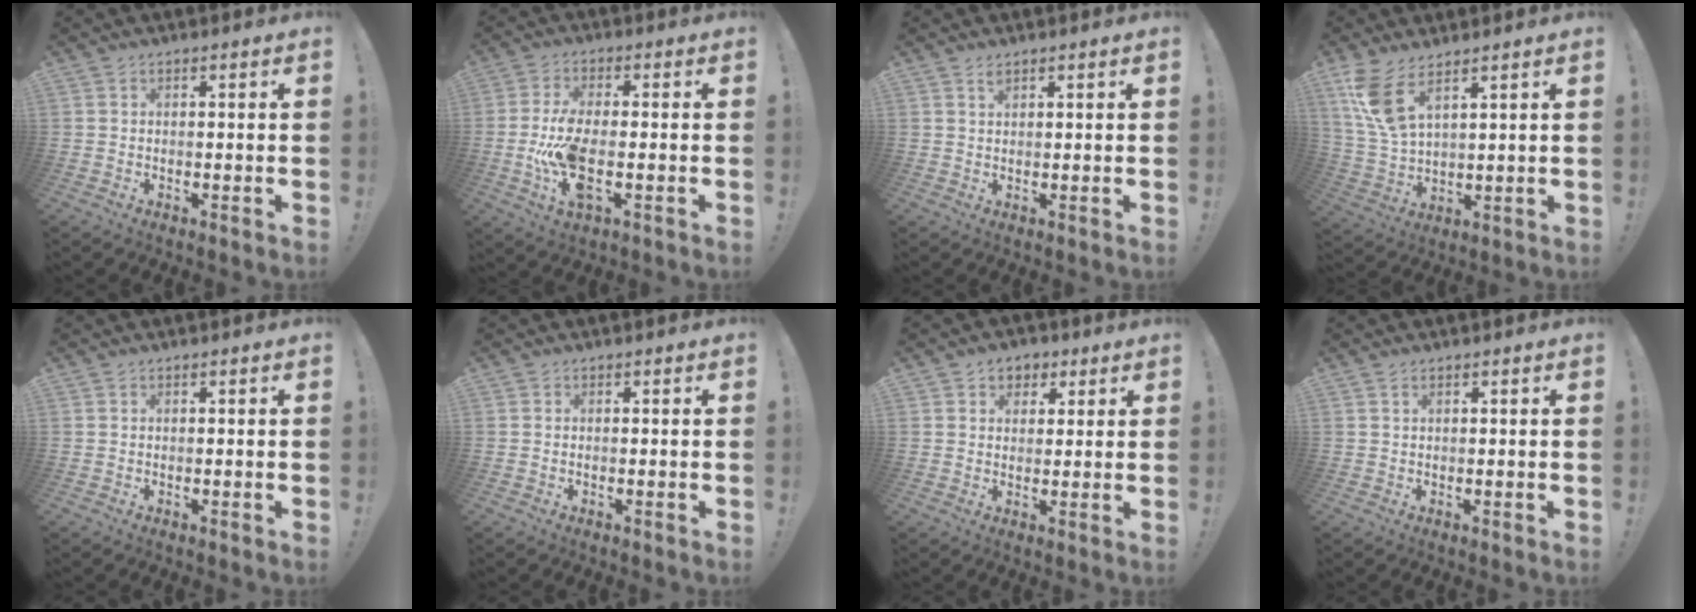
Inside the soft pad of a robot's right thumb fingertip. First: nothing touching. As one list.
[{"total": 12.0, "force": [-2.6, 4.8, 10.6], "torque": [-0.224, -0.007, -0.045]}, {"total": 1.4, "force": [1.2, 0.4, 0.6], "torque": [0.000, -0.009, 0.020]}, {"total": 10.3, "force": [6.6, 4.3, 6.8], "torque": [-0.137, -0.028, 0.129]}, {"total": 0.0}, {"total": 0.0}, {"total": 4.8, "force": [1.8, 4.2, 1.4], "torque": [-0.015, -0.006, 0.034]}, {"total": 0.8, "force": [0.6, 0.2, 0.6], "torque": [-0.006, -0.003, 0.010]}]